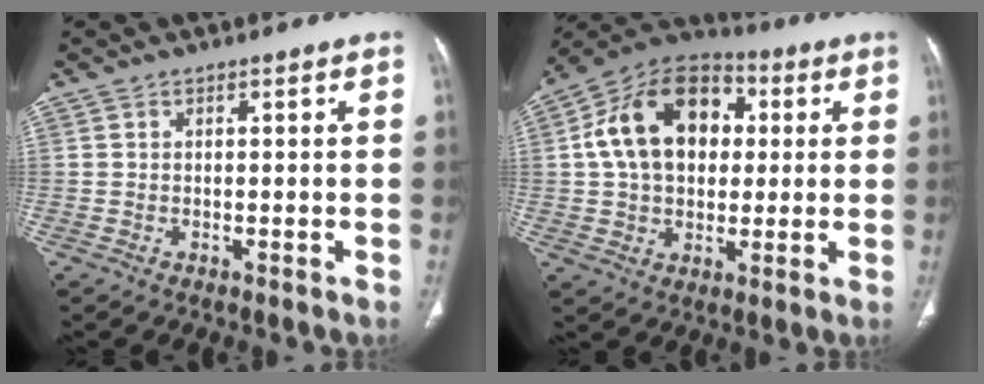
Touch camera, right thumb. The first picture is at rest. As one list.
[{"total": 18.5, "force": [2.9, 13.1, 12.8], "torque": [-0.187, 0.023, 0.041]}]